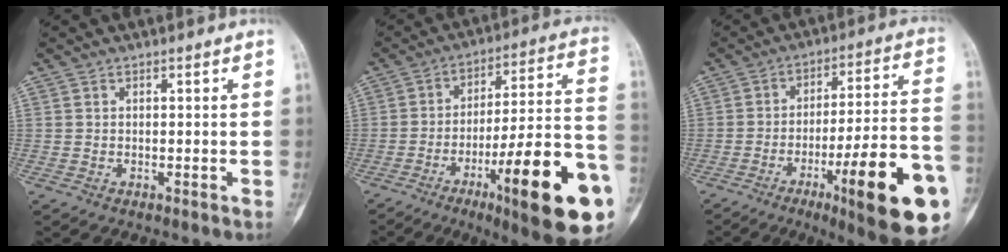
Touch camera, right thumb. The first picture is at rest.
{"total": 25.7, "force": [-9.8, 4.9, 23.2], "torque": [-0.284, 0.038, -0.140]}
{"total": 23.8, "force": [-9.1, 4.2, 21.6], "torque": [-0.256, 0.031, -0.127]}